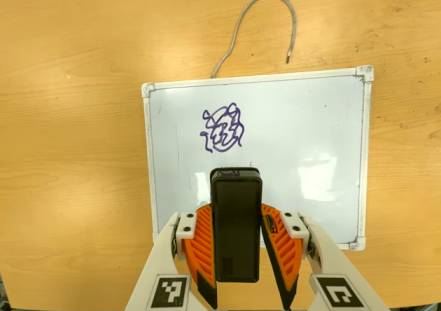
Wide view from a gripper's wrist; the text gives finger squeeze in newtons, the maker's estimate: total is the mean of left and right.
{"total": 5.1, "left": 4.0, "right": 6.2}